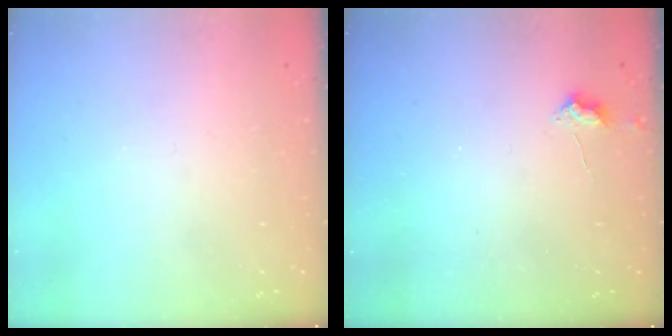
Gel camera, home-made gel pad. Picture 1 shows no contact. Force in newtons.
{"total": 3.0, "press": 2.9, "slide": 0.5}